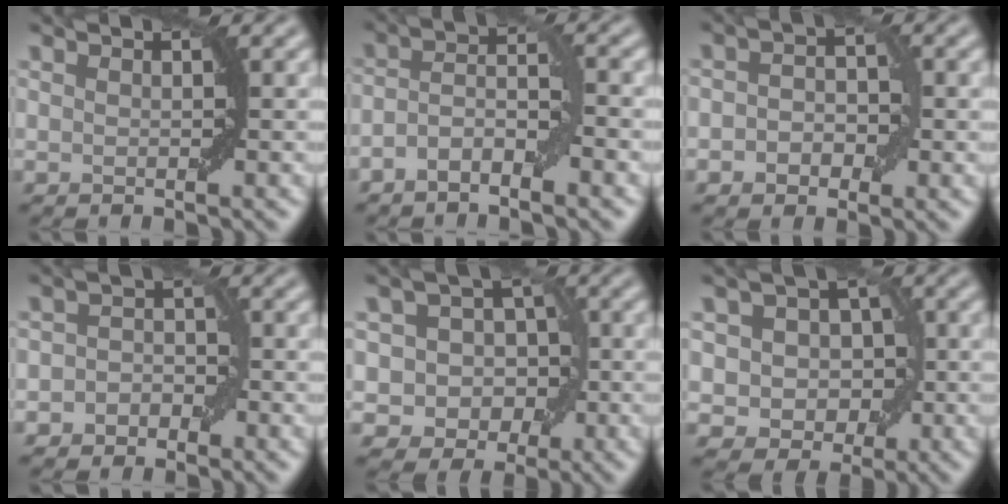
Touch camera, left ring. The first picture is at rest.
{"total": 3.7, "force": [-1.9, 1.3, 2.9], "torque": [-0.055, 0.010, -0.039]}
{"total": 2.8, "force": [-0.6, 2.0, 1.7], "torque": [-0.025, 0.003, -0.016]}
{"total": 2.2, "force": [-1.1, 1.8, 0.7], "torque": [0.009, 0.006, -0.028]}
{"total": 5.9, "force": [-0.6, 5.3, 2.4], "torque": [-0.009, 0.022, -0.033]}
{"total": 5.4, "force": [0.6, 4.7, 2.7], "torque": [-0.018, 0.019, -0.014]}